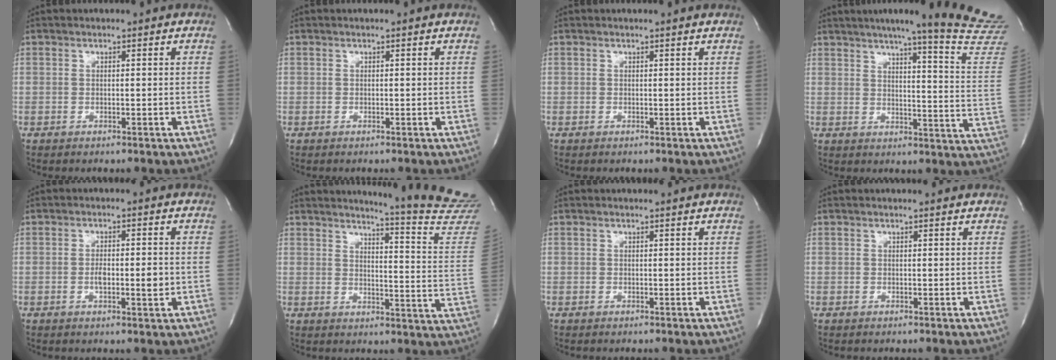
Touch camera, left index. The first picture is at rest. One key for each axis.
{"total": 0.0}
{"total": 0.7, "fx": 0.6, "fy": 0.0, "fz": 0.2, "tx": -0.011, "ty": 0.001, "tz": 0.005}
{"total": 21.8, "fx": 19.2, "fy": -2.0, "fz": 10.3, "tx": -0.144, "ty": -0.101, "tz": 0.223}
{"total": 4.3, "fx": -0.9, "fy": 1.1, "fz": 4.0, "tx": -0.067, "ty": -0.005, "tz": -0.013}
{"total": 17.8, "fx": 17.0, "fy": -2.4, "fz": 4.6, "tx": -0.071, "ty": -0.154, "tz": 0.183}
{"total": 0.5, "fx": 0.5, "fy": 0.0, "fz": 0.2, "tx": -0.008, "ty": 0.002, "tz": 0.003}
{"total": 1.4, "fx": 1.3, "fy": 0.2, "fz": 0.4, "tx": -0.012, "ty": 0.006, "tz": 0.008}